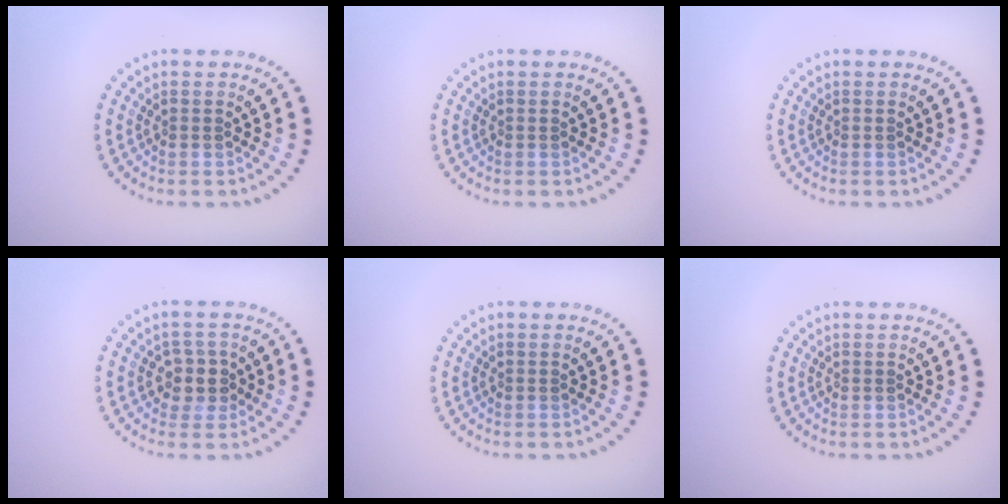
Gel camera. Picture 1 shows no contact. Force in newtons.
{"total": 0.0}
{"total": 0.0}
{"total": 2.5, "press": 2.2, "slide": 1.2}
{"total": 0.0}
{"total": 0.0}